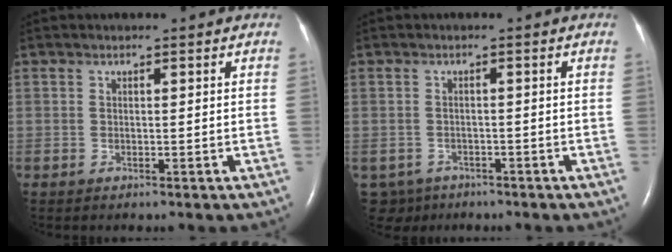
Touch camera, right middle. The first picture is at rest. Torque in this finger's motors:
{"motor_torque": [-0.24, -0.02, -0.10, 0.00]}